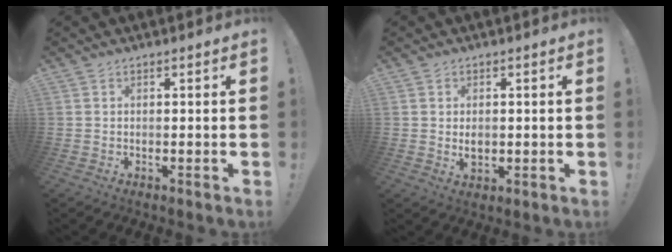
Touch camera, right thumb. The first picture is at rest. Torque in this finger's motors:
{"motor_torque": [-0.06, 0.03, 0.07, 0.28, 0.00]}